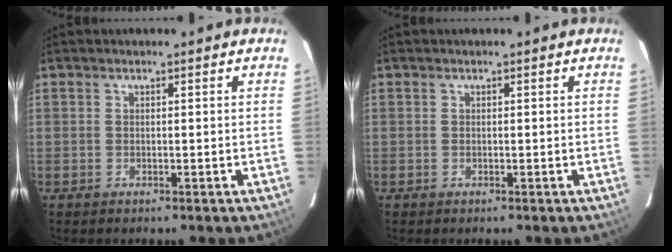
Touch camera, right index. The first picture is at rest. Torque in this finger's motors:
{"motor_torque": [0.00, 0.00, 0.01, 0.00]}